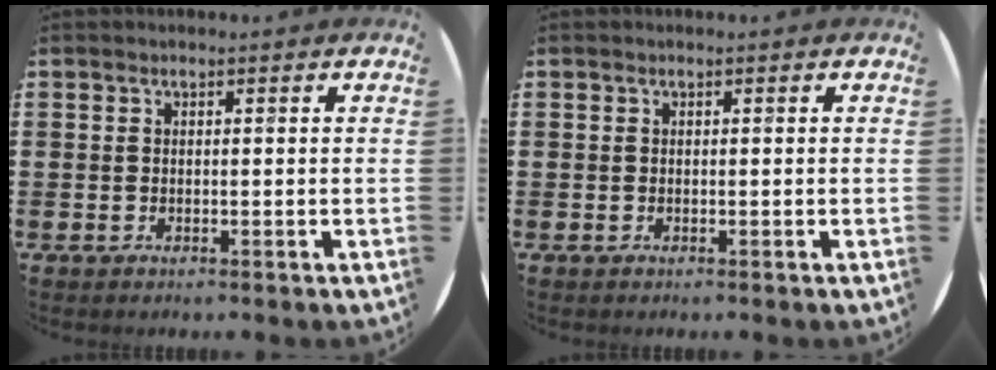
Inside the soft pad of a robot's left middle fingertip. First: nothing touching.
{"total": 0.0}